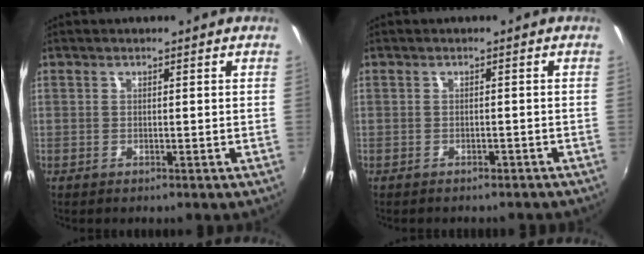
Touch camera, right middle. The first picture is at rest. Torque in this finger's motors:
{"motor_torque": [0.56, -0.74, 0.03, 0.03]}